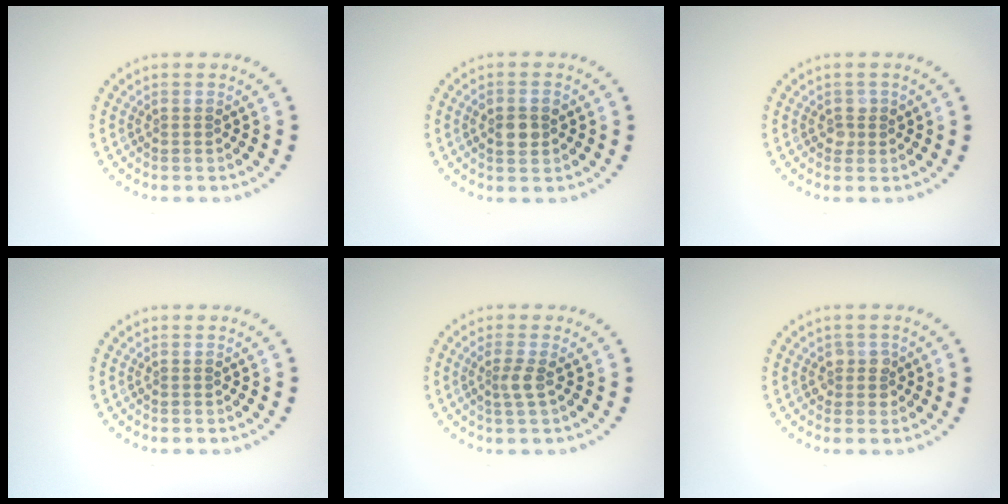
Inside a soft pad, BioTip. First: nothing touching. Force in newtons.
{"total": 2.3, "press": 2.3, "slide": 0.2}
{"total": 1.1, "press": 1.1, "slide": 0.4}
{"total": 0.0}
{"total": 1.6, "press": 1.2, "slide": 1.1}
{"total": 1.5, "press": 1.4, "slide": 0.6}